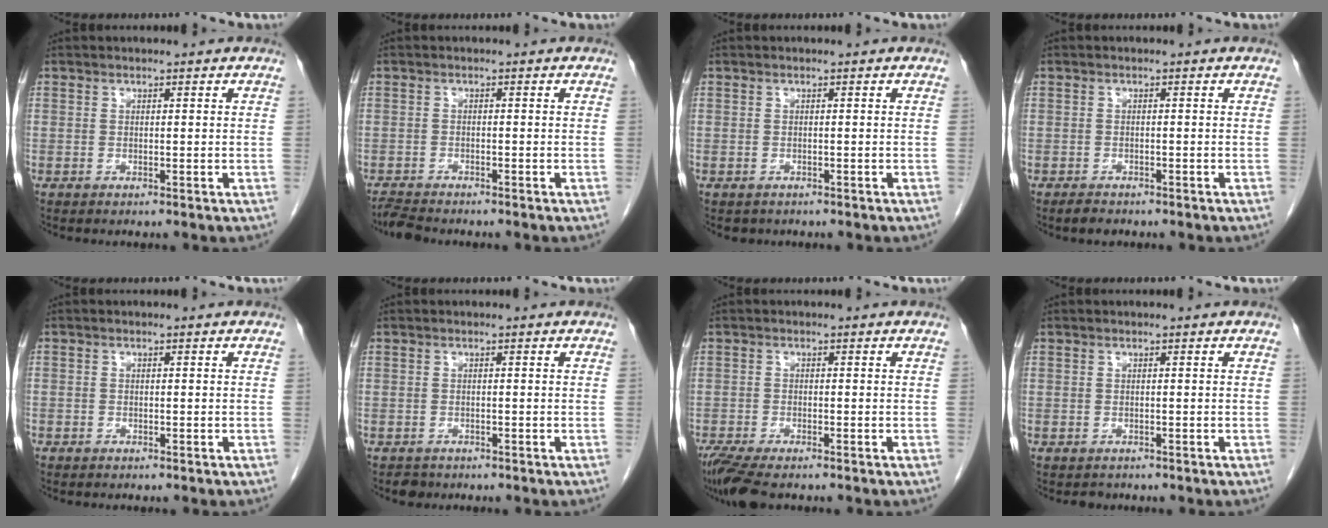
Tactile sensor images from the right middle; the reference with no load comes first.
{"total": 3.1, "force": [-3.0, 0.2, 0.8], "torque": [-0.017, -0.013, -0.053]}
{"total": 1.1, "force": [-0.8, 0.8, 0.1], "torque": [-0.010, 0.001, -0.007]}
{"total": 1.7, "force": [-1.4, 0.8, 0.6], "torque": [-0.018, -0.002, -0.018]}
{"total": 0.8, "force": [-0.6, 0.5, 0.0], "torque": [-0.006, 0.003, -0.010]}
{"total": 1.4, "force": [-1.1, 0.9, 0.0], "torque": [-0.006, 0.001, -0.018]}
{"total": 7.5, "force": [-5.9, 1.8, 4.2], "torque": [-0.073, -0.016, -0.099]}
{"total": 1.2, "force": [-1.0, 0.6, 0.0], "torque": [-0.006, 0.000, -0.013]}